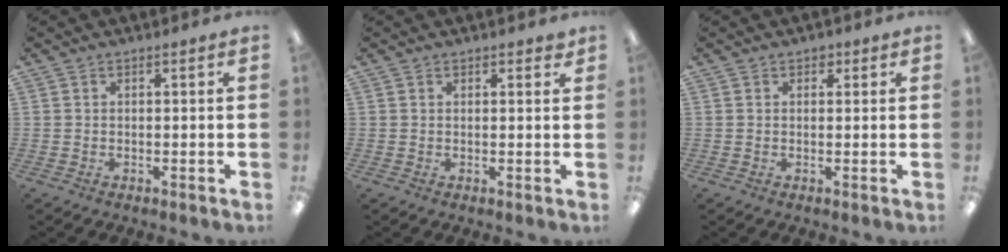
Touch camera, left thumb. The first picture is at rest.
{"total": 1.2, "force": [1.0, 0.5, 0.4], "torque": [0.001, -0.002, 0.017]}
{"total": 1.6, "force": [0.8, 1.2, 0.6], "torque": [-0.004, 0.000, 0.013]}